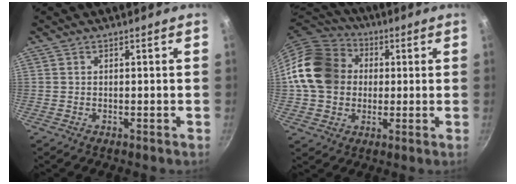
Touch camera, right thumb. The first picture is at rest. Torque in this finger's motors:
{"motor_torque": [1.53, 3.01, 1.28, -0.37, 0.44]}